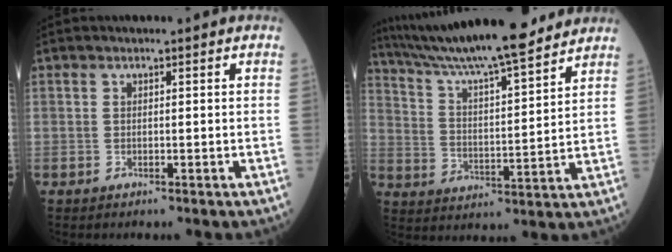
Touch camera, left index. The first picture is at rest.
{"total": 19.0, "force": [16.6, 1.0, 9.2], "torque": [-0.160, 0.011, 0.267]}